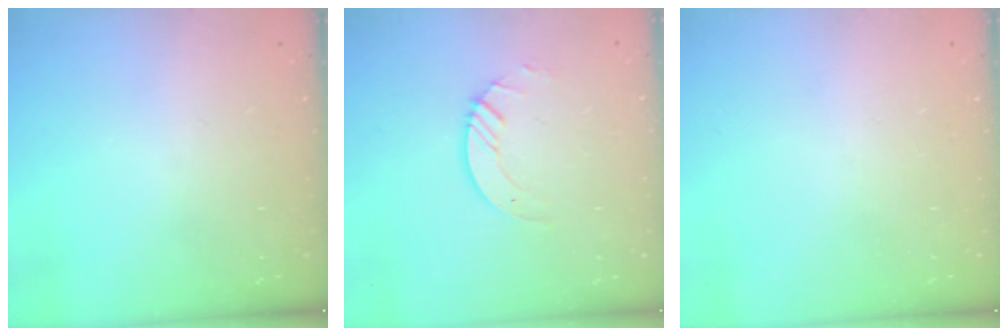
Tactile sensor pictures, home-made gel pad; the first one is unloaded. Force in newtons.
{"total": 3.0, "press": 3.0, "slide": 0.3}
{"total": 0.0}